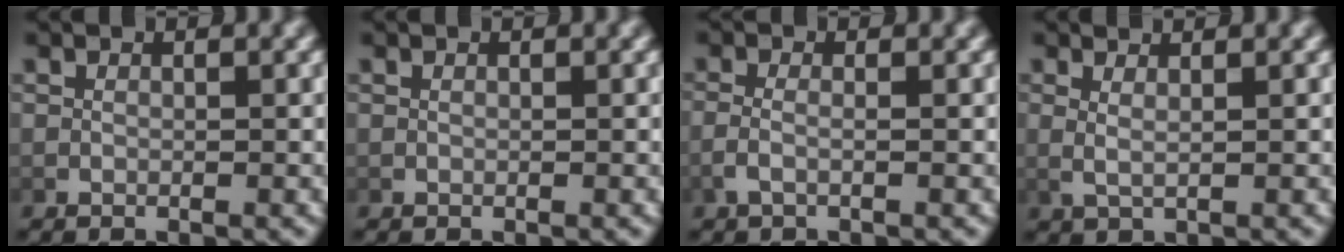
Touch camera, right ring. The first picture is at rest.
{"total": 0.0}
{"total": 1.7, "force": [-0.8, 0.4, 1.4], "torque": [-0.042, -0.010, -0.010]}
{"total": 2.1, "force": [1.0, 0.7, 1.7], "torque": [-0.031, -0.007, 0.024]}